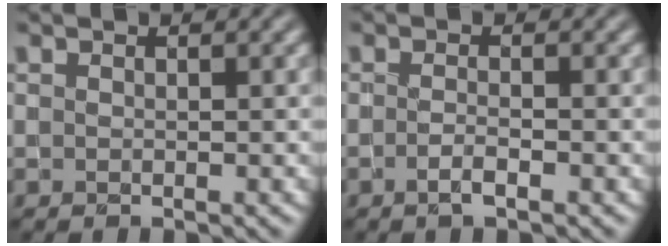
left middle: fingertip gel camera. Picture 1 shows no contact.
{"total": 1.5, "force": [-0.7, 0.4, 1.2], "torque": [-0.023, -0.002, -0.015]}